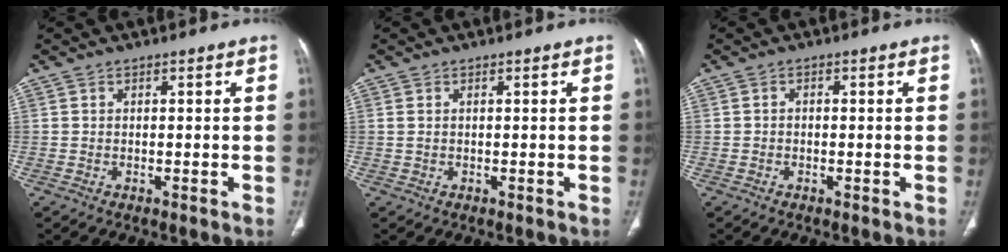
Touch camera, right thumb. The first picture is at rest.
{"total": 0.8, "force": [0.2, 0.4, 0.6], "torque": [-0.020, 0.011, 0.012]}
{"total": 0.6, "force": [-0.2, 0.5, 0.3], "torque": [-0.003, 0.002, -0.007]}